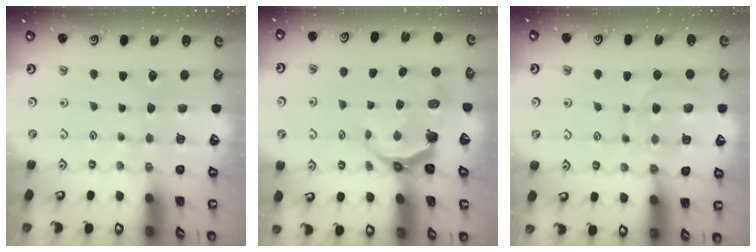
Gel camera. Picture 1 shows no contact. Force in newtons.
{"total": 7.4, "press": 5.6, "slide": 4.8}
{"total": 12.6, "press": 12.5, "slide": 1.1}